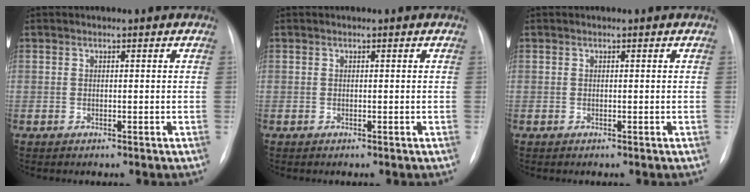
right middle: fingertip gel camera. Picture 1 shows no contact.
{"total": 0.0}
{"total": 0.0}